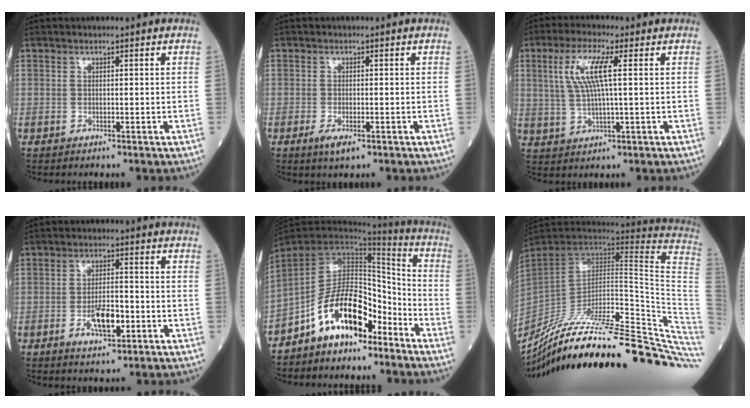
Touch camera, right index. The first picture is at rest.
{"total": 2.7, "force": [-1.3, 0.8, 2.2], "torque": [-0.039, -0.002, -0.018]}
{"total": 7.6, "force": [2.1, 0.8, 7.3], "torque": [-0.160, 0.010, 0.042]}
{"total": 5.9, "force": [-2.0, 1.9, 5.2], "torque": [-0.095, -0.002, -0.033]}
{"total": 12.0, "force": [-7.9, 5.3, 7.4], "torque": [-0.138, 0.025, -0.146]}
{"total": 39.7, "force": [-32.2, 4.8, 22.6], "torque": [-0.252, -0.051, -0.453]}